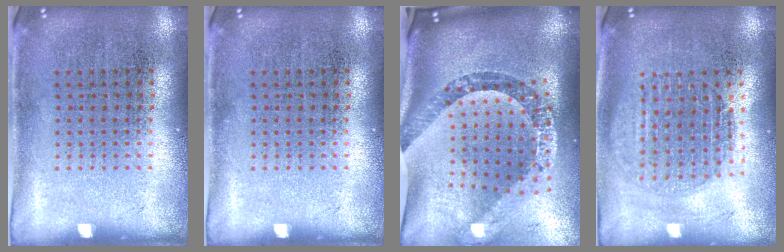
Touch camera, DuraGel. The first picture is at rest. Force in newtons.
{"total": 0.0}
{"total": 3.3, "press": 2.2, "slide": 2.4}
{"total": 1.6, "press": 1.4, "slide": 0.8}